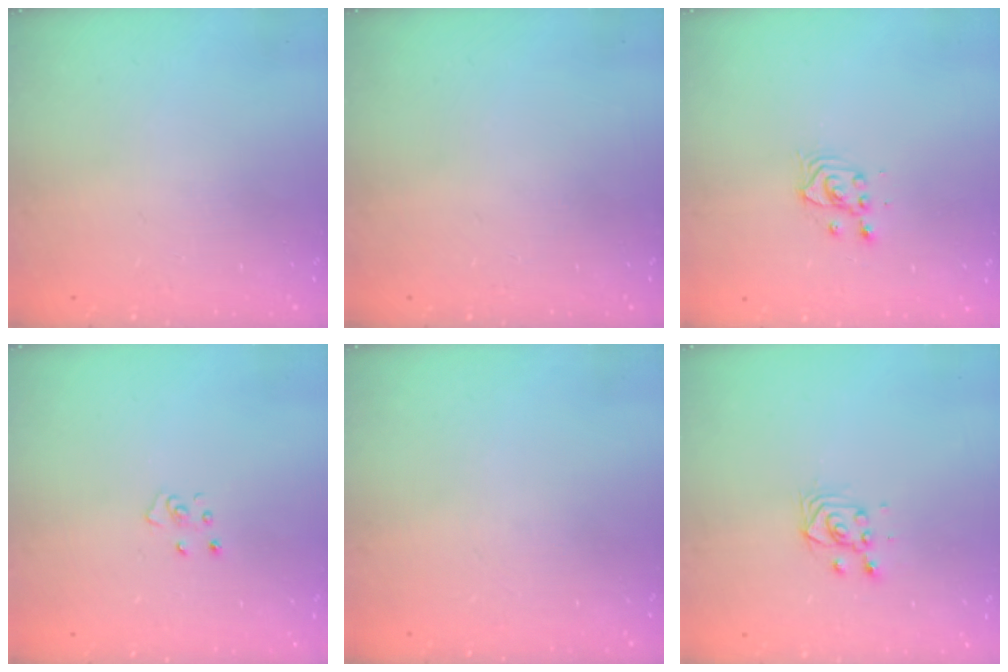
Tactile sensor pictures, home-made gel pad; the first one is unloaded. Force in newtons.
{"total": 0.0}
{"total": 3.6, "press": 3.6, "slide": 0.3}
{"total": 4.1, "press": 4.1, "slide": 0.3}
{"total": 0.0}
{"total": 3.3, "press": 3.2, "slide": 0.7}